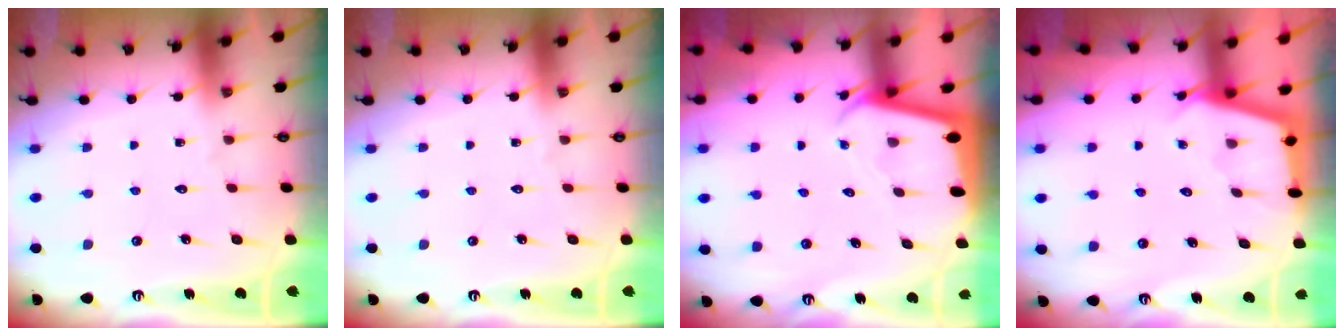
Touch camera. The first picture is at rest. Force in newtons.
{"total": 0.0}
{"total": 2.0, "press": 2.0, "slide": 0.2}
{"total": 2.5, "press": 2.5, "slide": 0.1}